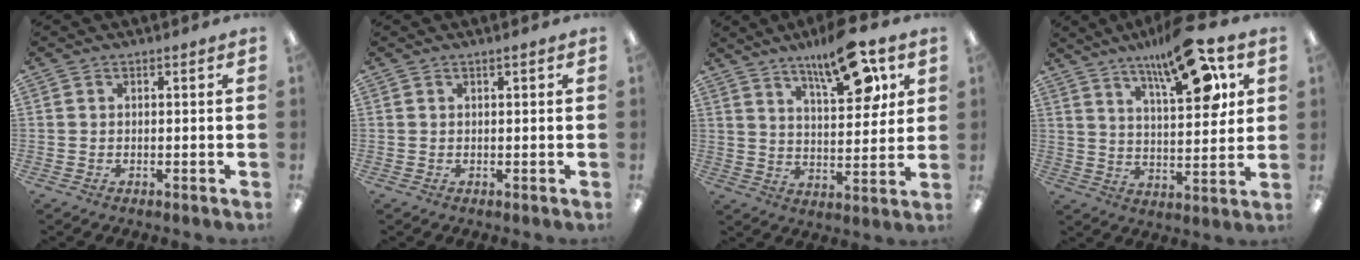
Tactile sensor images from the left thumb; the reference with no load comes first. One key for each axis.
{"total": 0.7, "fx": 0.4, "fy": 0.1, "fz": 0.6, "tx": -0.012, "ty": 0.001, "tz": 0.007}
{"total": 15.5, "fx": 10.0, "fy": 5.5, "fz": 10.5, "tx": -0.150, "ty": -0.047, "tz": 0.162}
{"total": 17.4, "fx": 10.9, "fy": 5.5, "fz": 12.5, "tx": -0.188, "ty": -0.048, "tz": 0.171}